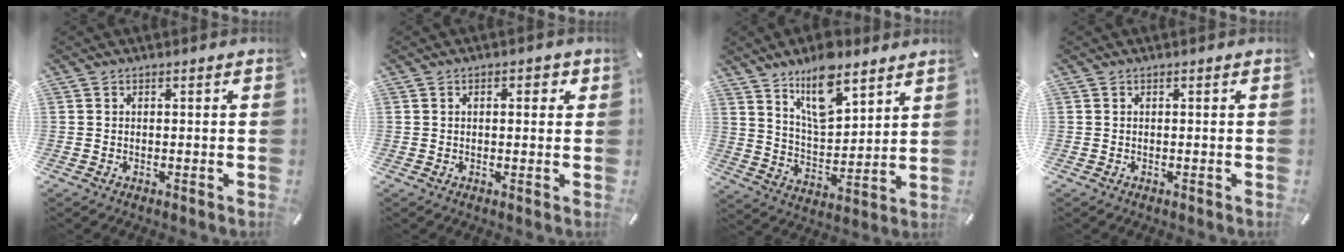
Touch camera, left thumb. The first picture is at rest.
{"total": 2.5, "force": [0.7, 1.3, 2.1], "torque": [-0.026, 0.003, 0.005]}
{"total": 13.6, "force": [10.0, 5.6, 7.2], "torque": [-0.131, -0.050, 0.180]}
{"total": 0.0}